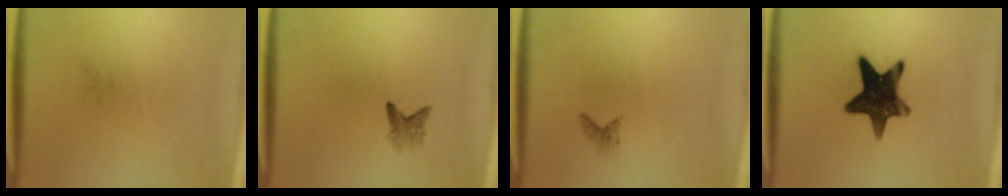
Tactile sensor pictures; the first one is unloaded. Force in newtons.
{"total": 1.8}
{"total": 0.7}
{"total": 14.5}